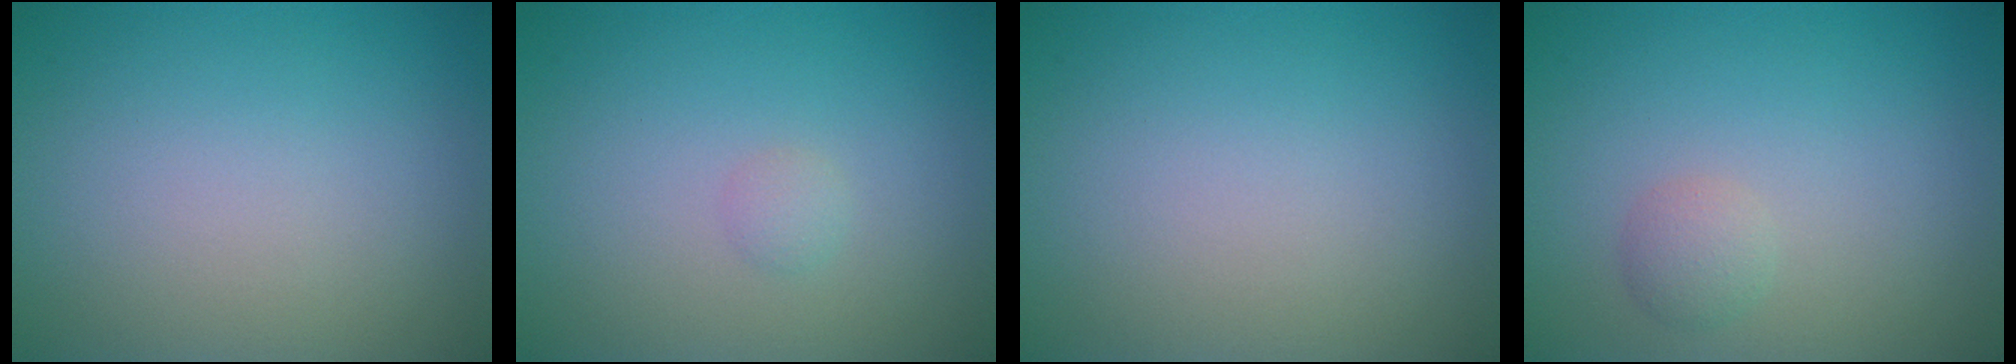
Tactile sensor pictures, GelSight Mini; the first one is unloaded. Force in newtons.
{"total": 0.7, "press": 0.7, "slide": 0.0}
{"total": 0.0}
{"total": 1.3, "press": 1.3, "slide": 0.2}